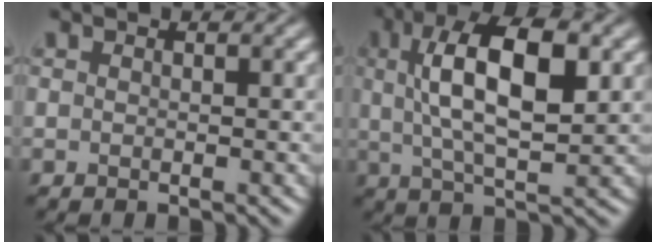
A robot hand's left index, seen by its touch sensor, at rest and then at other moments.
{"total": 9.6, "force": [2.1, 3.7, 8.6], "torque": [-0.149, 0.011, 0.032]}